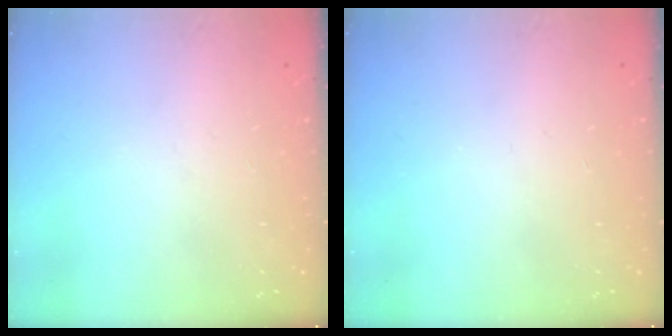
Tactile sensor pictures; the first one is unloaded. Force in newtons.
{"total": 0.0}